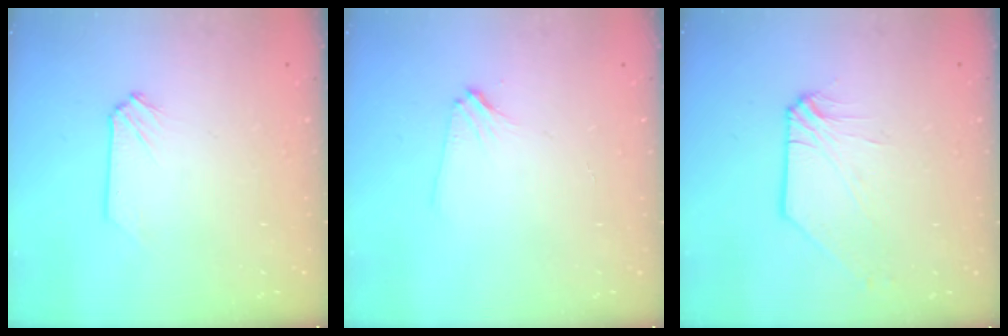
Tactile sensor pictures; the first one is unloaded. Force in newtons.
{"total": 3.0, "press": 3.0, "slide": 0.5}
{"total": 1.7, "press": 1.6, "slide": 0.3}